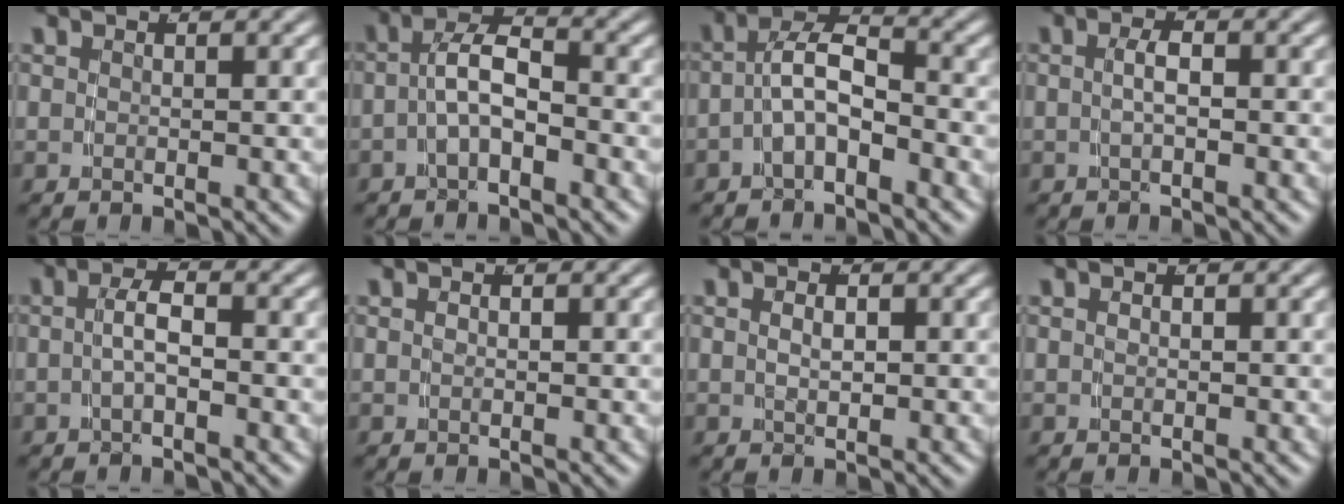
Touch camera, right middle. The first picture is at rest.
{"total": 3.5, "force": [-1.4, 1.5, 2.9], "torque": [-0.050, 0.000, -0.026]}
{"total": 4.4, "force": [-1.5, 2.4, 3.4], "torque": [-0.060, -0.007, -0.028]}
{"total": 1.8, "force": [-0.5, -0.1, 1.7], "torque": [-0.028, 0.000, -0.007]}
{"total": 2.3, "force": [-0.9, 0.2, 2.1], "torque": [-0.032, 0.002, -0.015]}
{"total": 0.0}
{"total": 1.2, "force": [-0.1, 0.2, 1.2], "torque": [-0.018, -0.006, 0.005]}
{"total": 0.0}